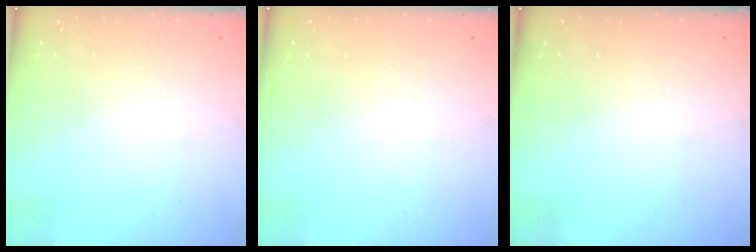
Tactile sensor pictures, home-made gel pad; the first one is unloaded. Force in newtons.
{"total": 0.0}
{"total": 0.0}